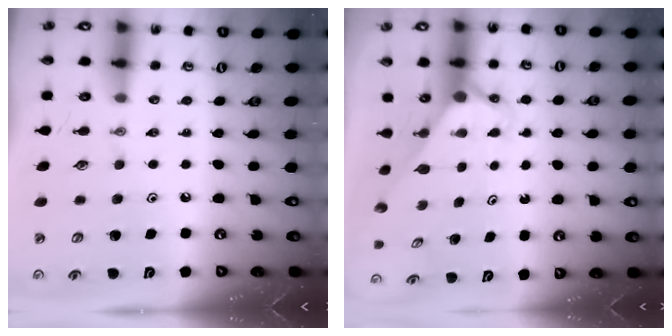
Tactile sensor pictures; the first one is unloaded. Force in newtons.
{"total": 2.8, "press": 2.8, "slide": 0.0}